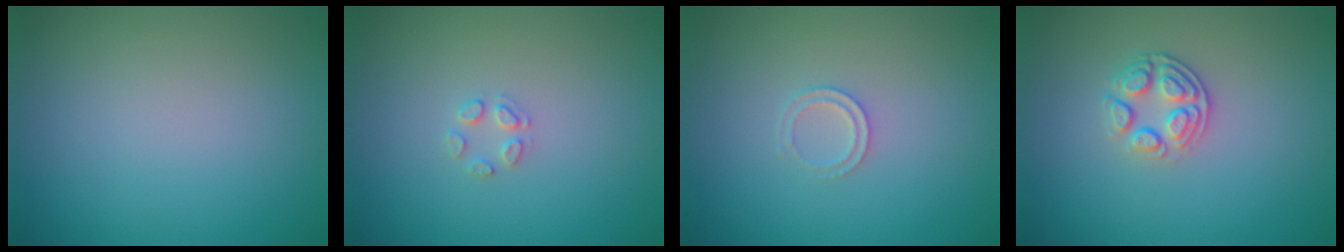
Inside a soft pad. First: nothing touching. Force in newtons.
{"total": 1.2, "press": 1.2, "slide": 0.1}
{"total": 1.2, "press": 1.2, "slide": 0.2}
{"total": 2.7, "press": 2.3, "slide": 1.4}